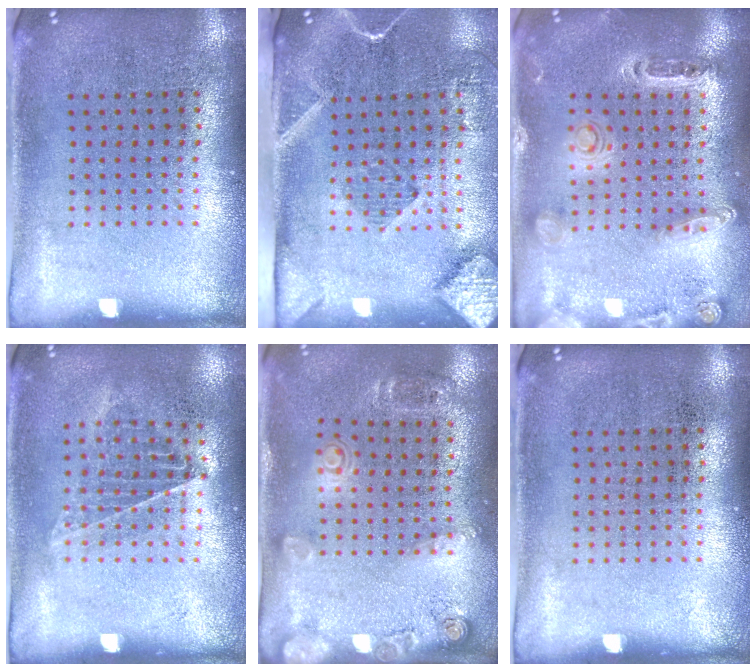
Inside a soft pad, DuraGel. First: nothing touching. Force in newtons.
{"total": 2.9, "press": 2.1, "slide": 1.9}
{"total": 1.4, "press": 1.4, "slide": 0.3}
{"total": 1.0, "press": 0.9, "slide": 0.3}
{"total": 1.9, "press": 1.2, "slide": 1.4}
{"total": 0.0}